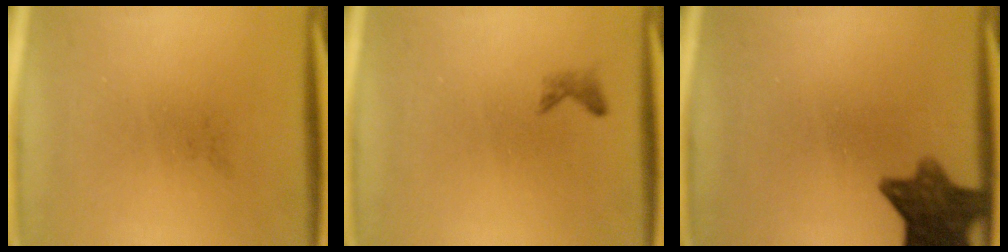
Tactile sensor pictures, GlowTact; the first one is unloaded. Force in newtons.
{"total": 0.8}
{"total": 9.8}